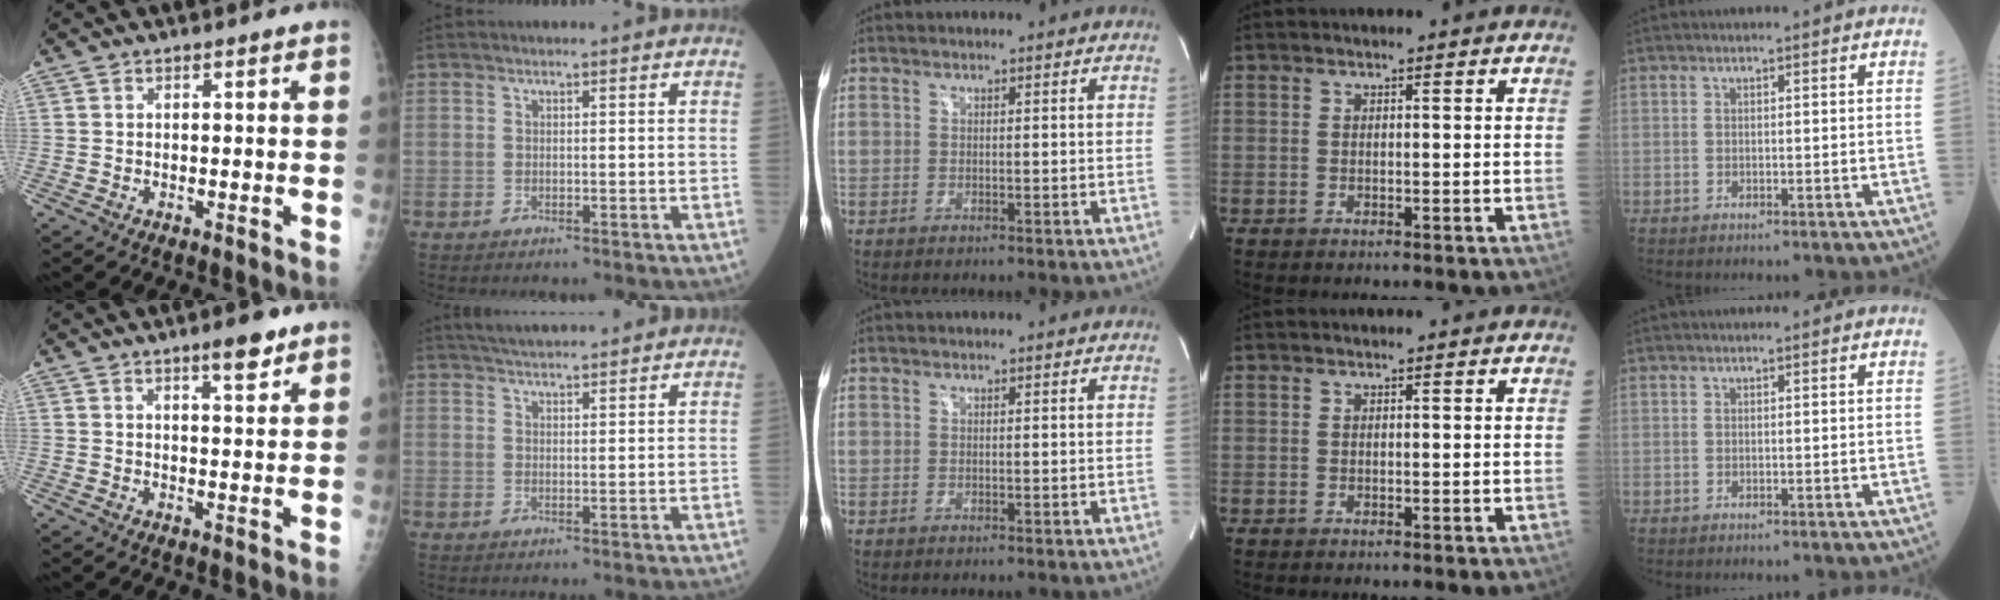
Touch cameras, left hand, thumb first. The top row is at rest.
{"thumb": {"total": 5.1, "force": [3.4, 1.3, 3.5], "torque": [-0.043, -0.020, 0.049]}, "index": {"total": 7.2, "force": [6.6, 0.7, 2.7], "torque": [-0.043, 0.032, 0.102]}}